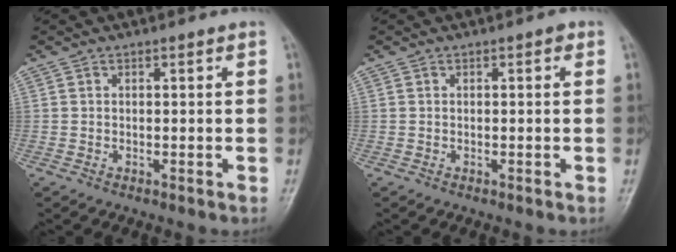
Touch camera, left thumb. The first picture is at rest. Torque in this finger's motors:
{"motor_torque": [0.60, 0.00, 0.30, -0.43, 0.00]}